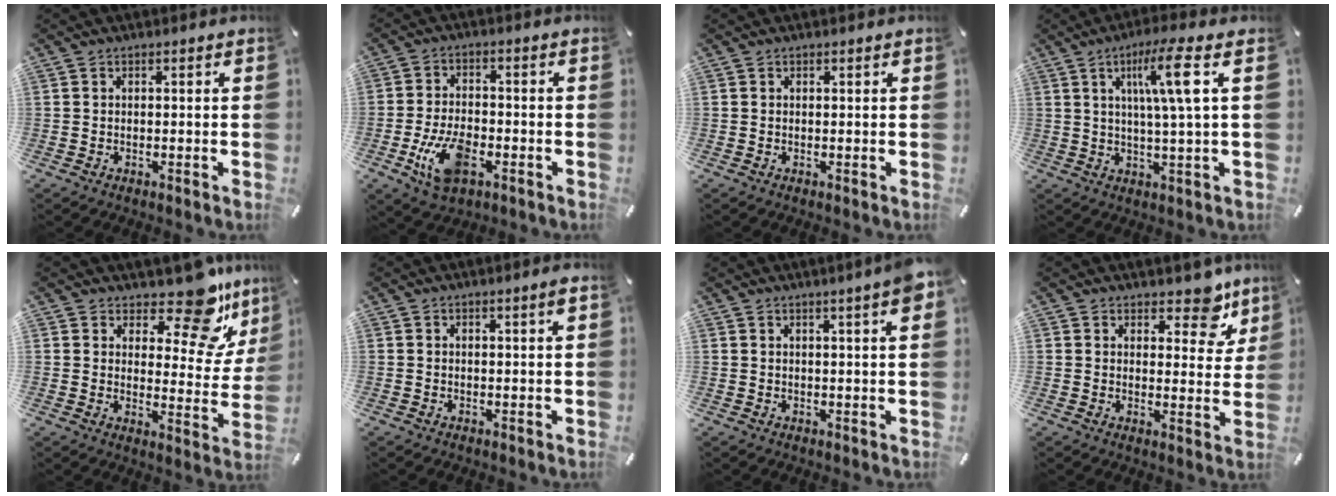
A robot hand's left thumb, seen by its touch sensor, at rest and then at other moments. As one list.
[{"total": 10.3, "force": [-3.9, 5.8, 7.5], "torque": [-0.151, 0.006, -0.071]}, {"total": 0.0}, {"total": 11.0, "force": [3.6, 0.4, 10.4], "torque": [-0.187, 0.000, 0.051]}, {"total": 15.0, "force": [11.8, 5.4, 7.6], "torque": [-0.095, -0.105, 0.196]}, {"total": 1.4, "force": [0.6, 0.1, 1.3], "torque": [-0.025, -0.001, 0.011]}, {"total": 4.4, "force": [2.4, 0.3, 3.7], "torque": [-0.058, -0.011, 0.037]}, {"total": 9.2, "force": [6.9, 4.7, 3.8], "torque": [-0.016, -0.055, 0.117]}]